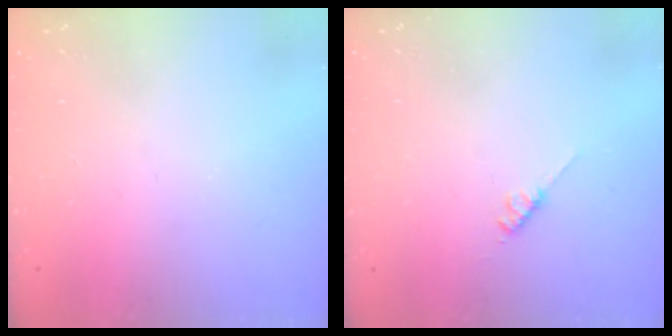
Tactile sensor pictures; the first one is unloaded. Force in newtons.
{"total": 2.8, "press": 2.8, "slide": 0.5}